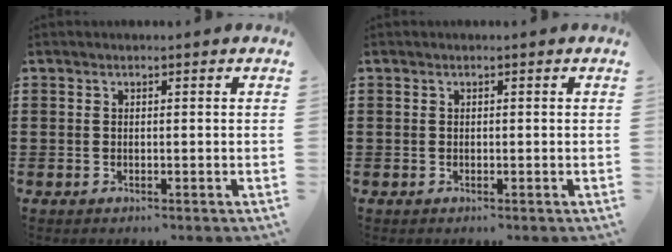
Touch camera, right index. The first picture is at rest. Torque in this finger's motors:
{"motor_torque": [-0.09, -0.05, 0.00, 0.00]}